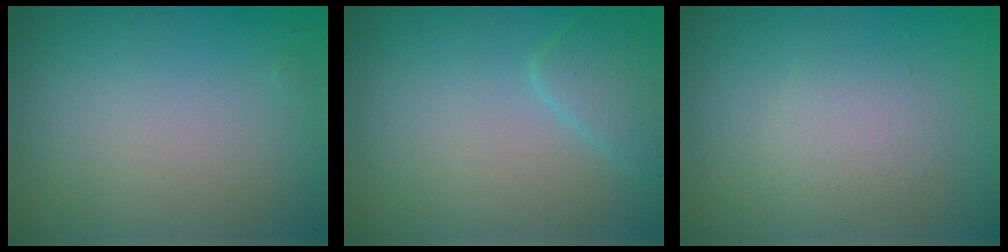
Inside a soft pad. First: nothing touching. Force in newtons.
{"total": 2.2, "press": 2.2, "slide": 0.1}
{"total": 2.0, "press": 2.0, "slide": 0.2}